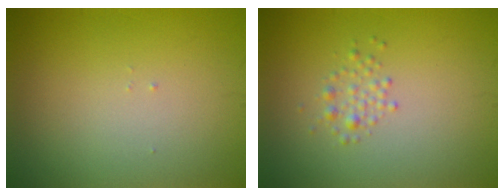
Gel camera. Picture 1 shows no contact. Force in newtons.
{"total": 1.4, "press": 1.4, "slide": 0.1}